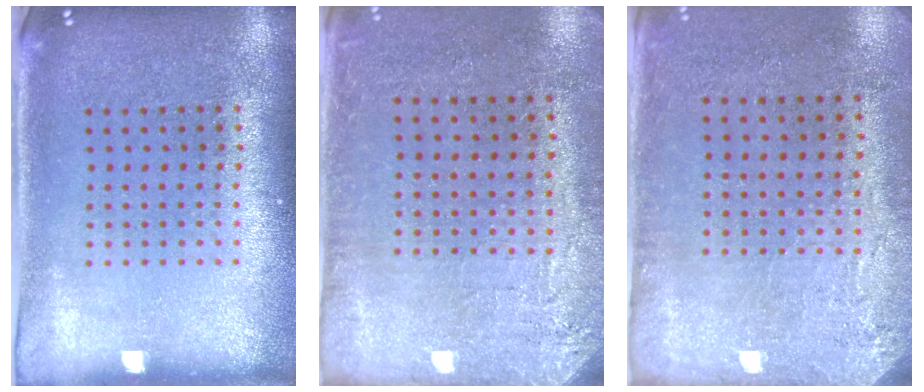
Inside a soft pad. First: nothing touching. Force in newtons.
{"total": 2.7, "press": 2.4, "slide": 1.2}
{"total": 2.9, "press": 2.4, "slide": 1.6}